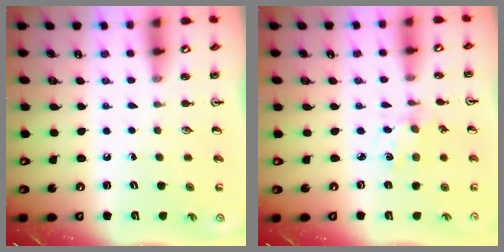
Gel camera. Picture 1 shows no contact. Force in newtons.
{"total": 1.4, "press": 1.4, "slide": 0.3}